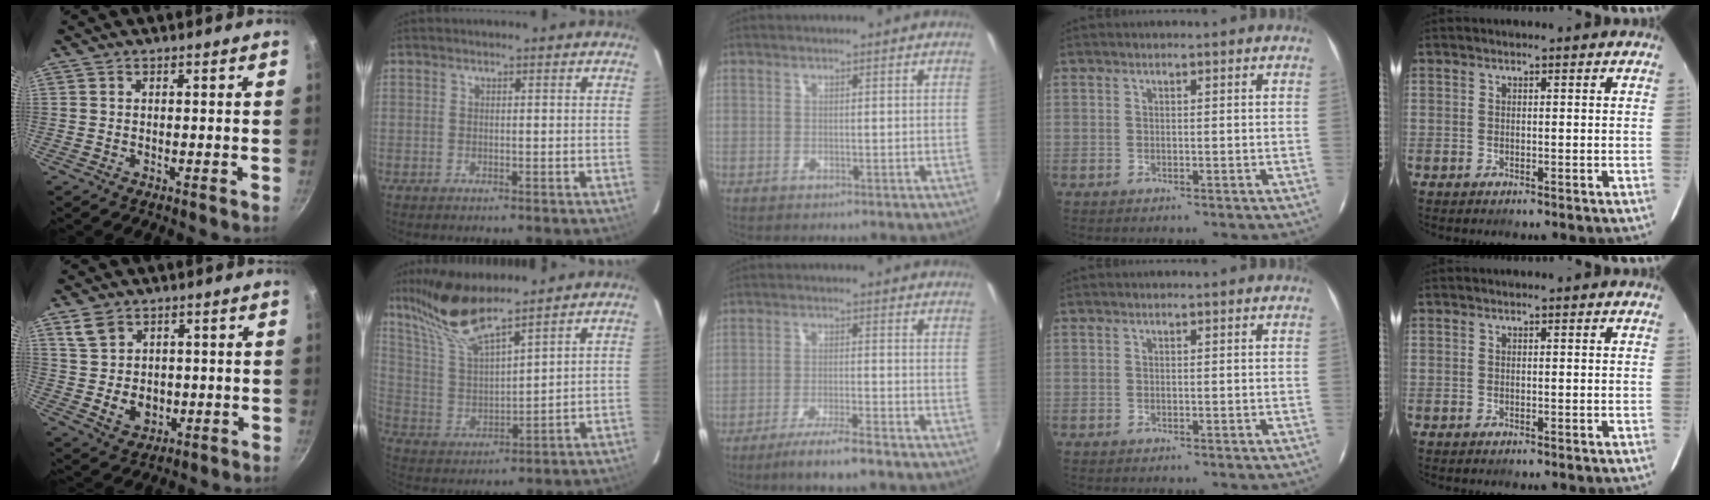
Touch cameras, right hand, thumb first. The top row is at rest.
{"thumb": {"total": 7.8, "force": [1.3, 6.5, 4.1], "torque": [-0.048, -0.004, 0.036]}, "index": {"total": 13.7, "force": [11.1, 1.9, 7.8], "torque": [-0.153, 0.009, 0.225]}, "middle": {"total": 6.4, "force": [-4.8, 0.0, 4.2], "torque": [-0.093, -0.003, -0.083]}}